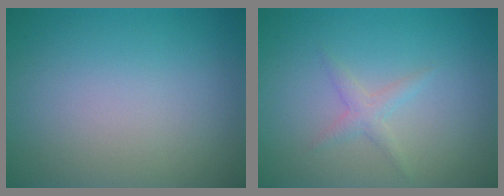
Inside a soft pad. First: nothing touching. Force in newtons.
{"total": 1.3, "press": 1.3, "slide": 0.1}